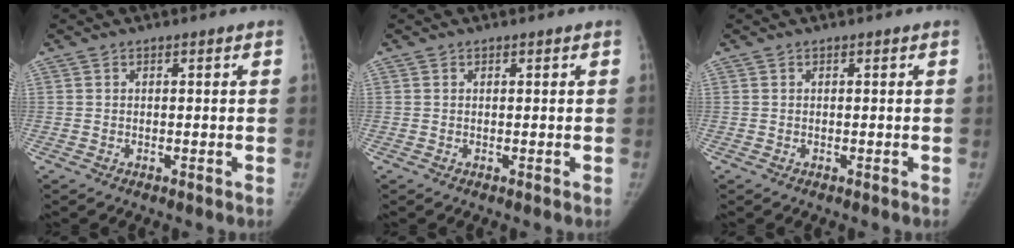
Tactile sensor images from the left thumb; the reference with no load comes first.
{"total": 0.0}
{"total": 0.0}